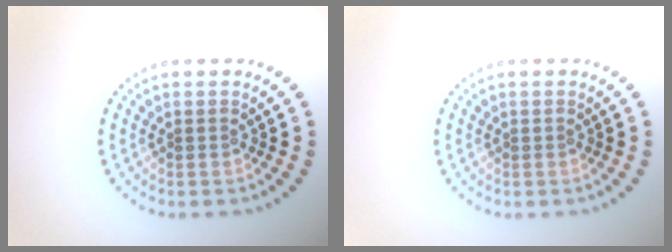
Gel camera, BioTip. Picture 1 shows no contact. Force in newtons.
{"total": 0.0}